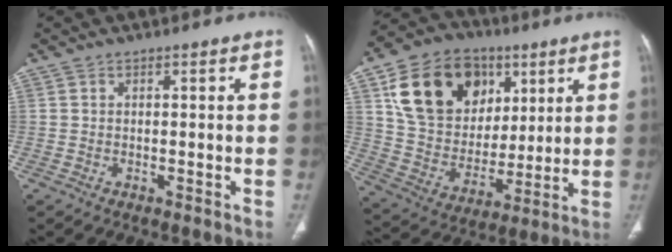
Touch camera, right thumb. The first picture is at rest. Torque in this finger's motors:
{"motor_torque": [0.99, 0.93, -0.75, -0.05, -0.02]}